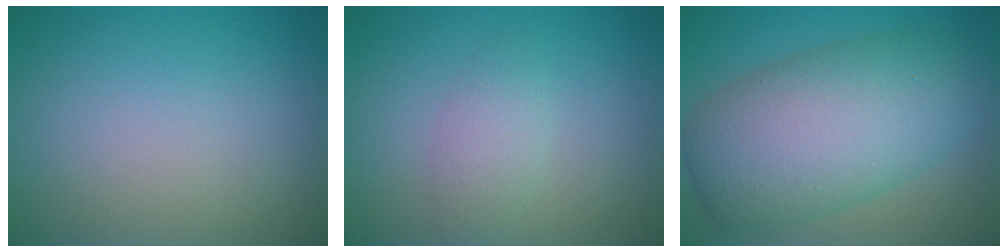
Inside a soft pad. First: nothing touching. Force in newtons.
{"total": 2.1, "press": 2.0, "slide": 0.0}
{"total": 10.4, "press": 10.4, "slide": 0.4}